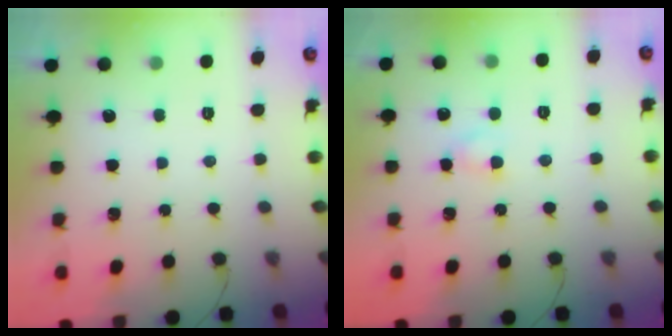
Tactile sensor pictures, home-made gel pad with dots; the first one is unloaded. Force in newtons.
{"total": 2.8, "press": 2.6, "slide": 1.0}